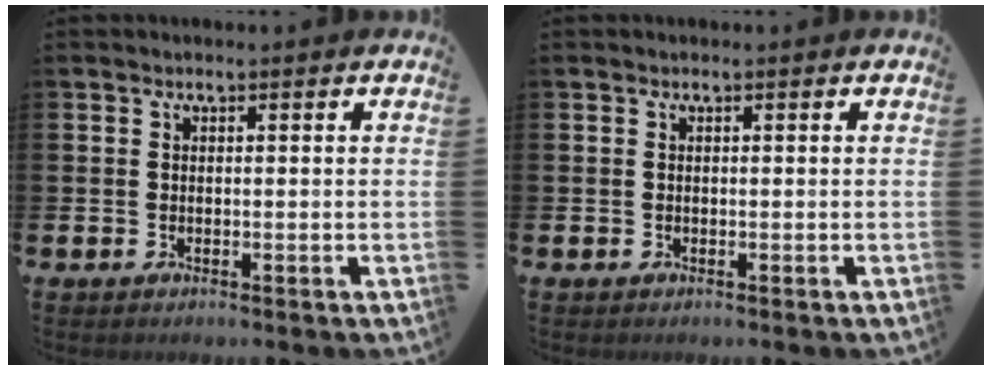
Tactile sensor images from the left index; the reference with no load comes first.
{"total": 0.0}